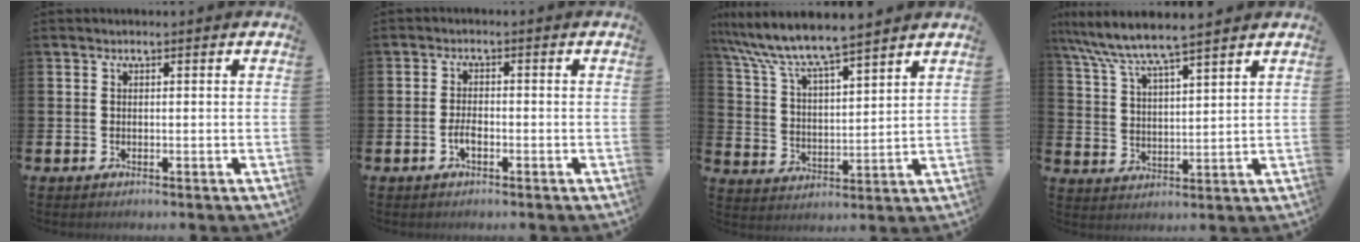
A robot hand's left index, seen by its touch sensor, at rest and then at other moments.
{"total": 2.0, "force": [-0.9, 0.9, 1.6], "torque": [-0.024, 0.000, -0.019]}
{"total": 8.1, "force": [7.6, 0.6, 2.7], "torque": [-0.085, -0.049, 0.132]}
{"total": 6.9, "force": [6.5, 0.2, 2.4], "torque": [-0.072, -0.036, 0.112]}